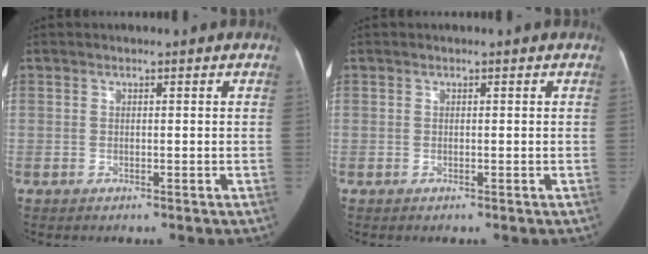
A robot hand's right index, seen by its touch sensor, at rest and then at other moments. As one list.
[{"total": 0.0}]